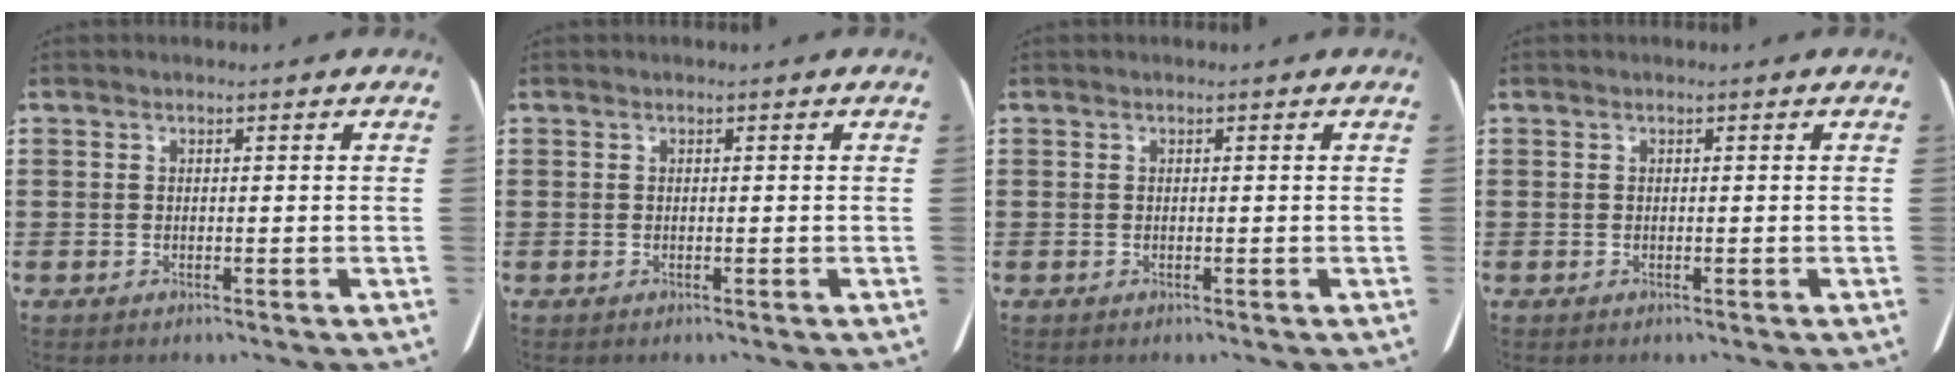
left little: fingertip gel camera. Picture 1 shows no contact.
{"total": 0.0}
{"total": 0.0}
{"total": 0.0}